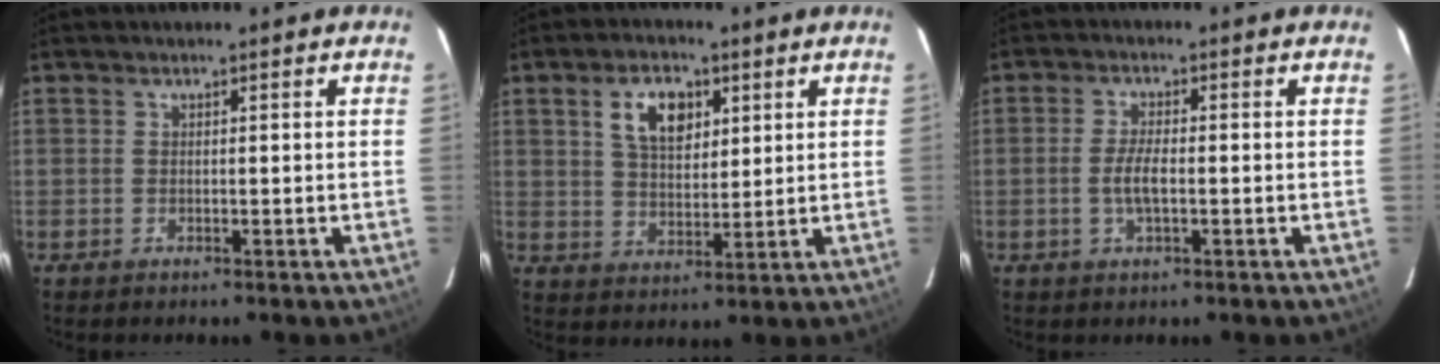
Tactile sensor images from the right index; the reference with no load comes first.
{"total": 8.3, "force": [3.5, 4.7, 5.9], "torque": [-0.106, 0.015, 0.066]}
{"total": 4.0, "force": [-0.9, 1.1, 3.7], "torque": [-0.074, -0.002, -0.016]}